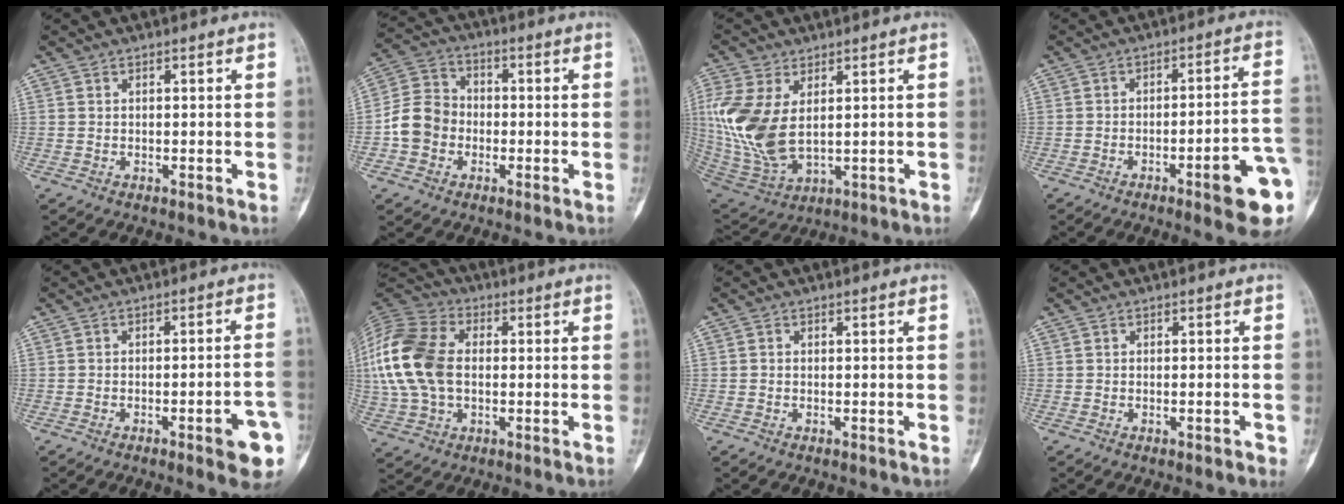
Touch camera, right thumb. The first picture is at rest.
{"total": 8.6, "force": [-2.0, 7.5, 3.8], "torque": [-0.056, 0.031, -0.047]}
{"total": 14.8, "force": [2.3, 8.4, 12.0], "torque": [-0.273, -0.013, 0.063]}
{"total": 12.9, "force": [-4.8, 2.1, 11.8], "torque": [-0.126, 0.029, -0.059]}
{"total": 8.5, "force": [-3.7, 1.7, 7.4], "torque": [-0.079, 0.023, -0.041]}
{"total": 19.4, "force": [0.6, 13.0, 14.5], "torque": [-0.325, 0.014, 0.008]}
{"total": 0.0}
{"total": 1.6, "force": [-0.6, 0.3, 1.4], "torque": [-0.018, -0.001, -0.006]}